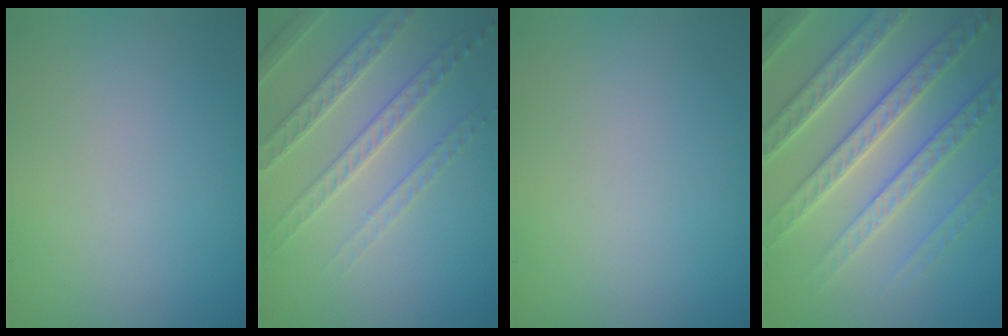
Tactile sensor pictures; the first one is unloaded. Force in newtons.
{"total": 3.9, "press": 3.8, "slide": 1.1}
{"total": 0.0}
{"total": 7.1, "press": 6.9, "slide": 1.7}